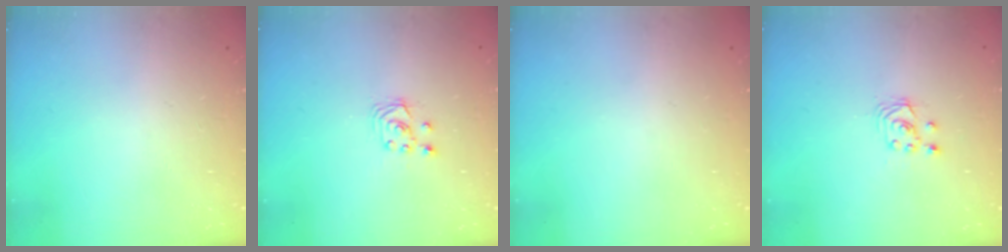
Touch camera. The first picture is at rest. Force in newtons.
{"total": 3.0, "press": 3.0, "slide": 0.3}
{"total": 0.0}
{"total": 2.5, "press": 2.5, "slide": 0.3}